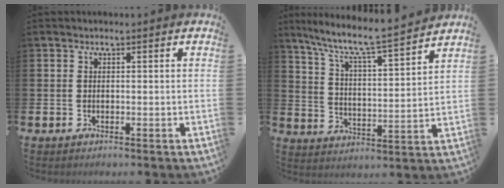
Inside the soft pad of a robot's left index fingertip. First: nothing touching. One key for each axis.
{"total": 8.0, "fx": 7.3, "fy": 0.2, "fz": 3.1, "tx": -0.094, "ty": -0.056, "tz": 0.121}